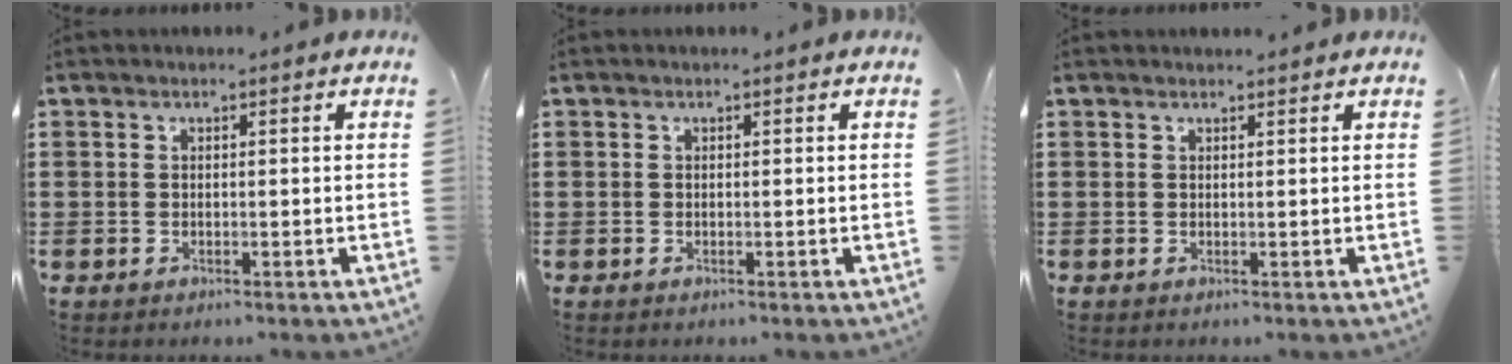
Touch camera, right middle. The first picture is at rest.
{"total": 0.0}
{"total": 0.6, "force": [0.6, 0.0, 0.1], "torque": [0.004, -0.004, 0.010]}